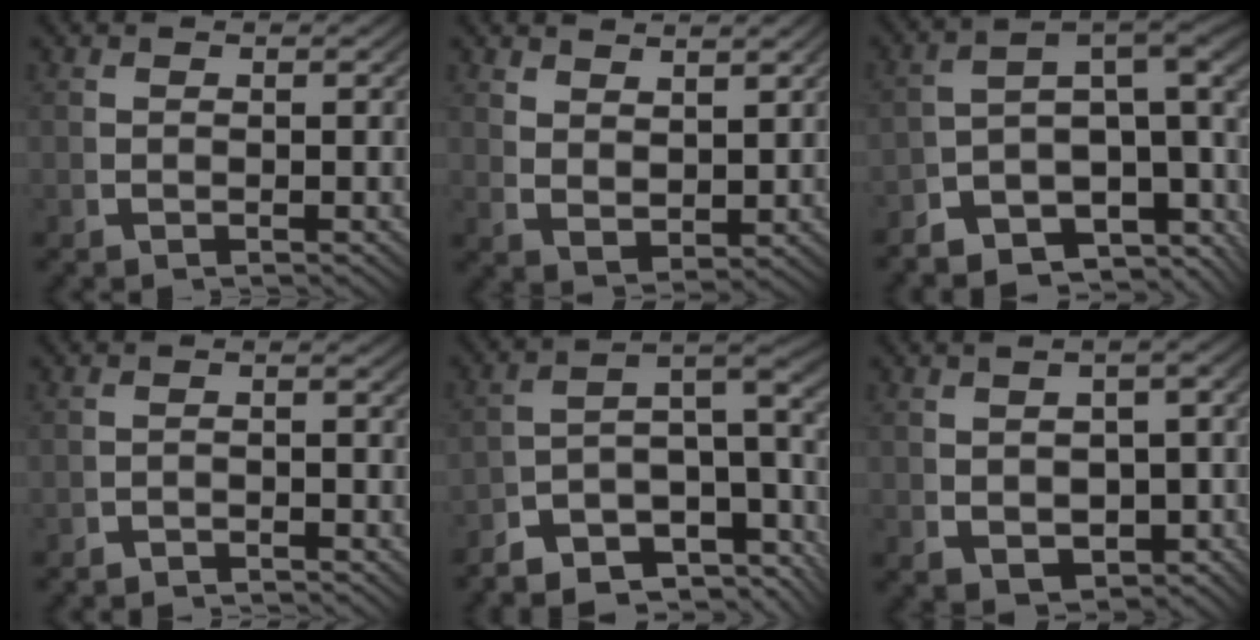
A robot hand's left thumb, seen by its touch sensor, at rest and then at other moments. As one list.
[{"total": 3.1, "force": [1.9, 1.6, 1.8], "torque": [-0.030, -0.014, 0.051]}, {"total": 12.3, "force": [-1.8, 8.2, 8.9], "torque": [-0.128, -0.020, -0.042]}, {"total": 2.1, "force": [-2.1, 0.3, 0.1], "torque": [0.002, -0.010, -0.035]}, {"total": 11.6, "force": [-3.9, 7.3, 8.1], "torque": [-0.134, -0.035, -0.062]}, {"total": 4.9, "force": [-1.1, 3.5, 3.3], "torque": [-0.059, -0.031, 0.005]}]